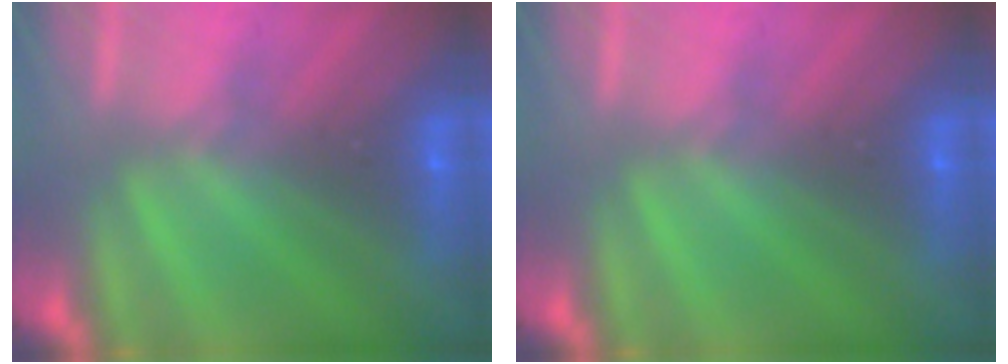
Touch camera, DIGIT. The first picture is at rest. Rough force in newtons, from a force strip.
{"total": 0.0}